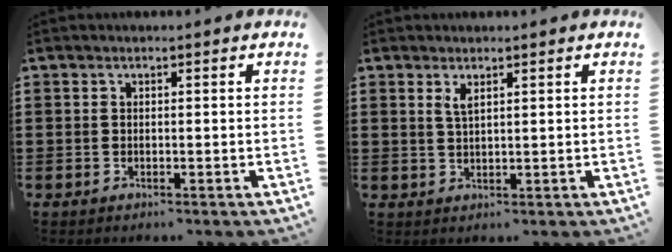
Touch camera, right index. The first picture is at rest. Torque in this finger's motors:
{"motor_torque": [0.28, -0.13, 0.08, 0.04]}